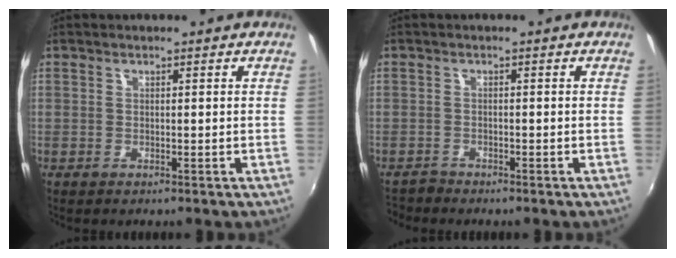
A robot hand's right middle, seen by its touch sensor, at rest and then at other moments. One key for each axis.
{"total": 1.7, "fx": -1.7, "fy": 0.5, "fz": -0.2, "tx": -0.002, "ty": -0.001, "tz": -0.035}